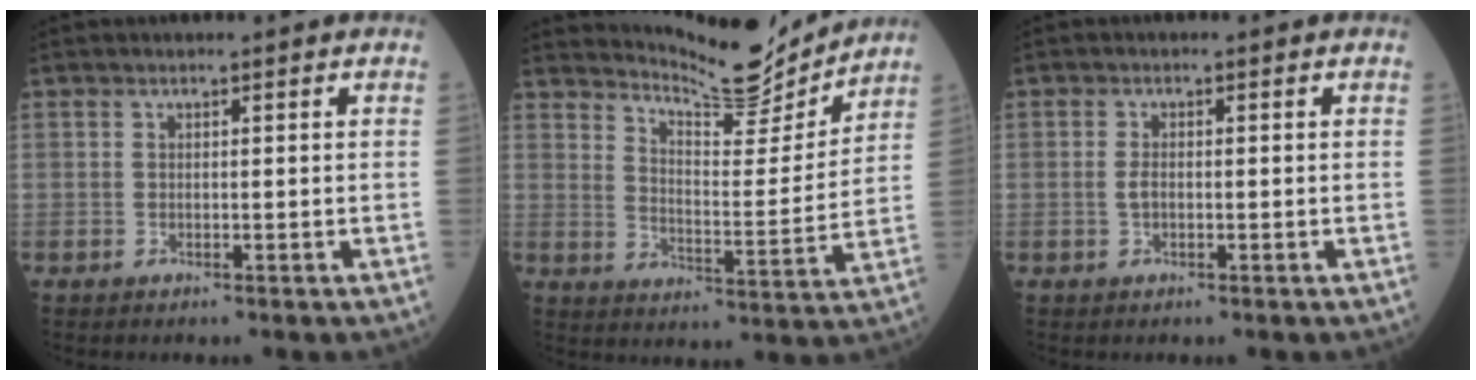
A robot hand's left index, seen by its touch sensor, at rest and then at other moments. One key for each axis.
{"total": 11.6, "fx": 11.5, "fy": 0.4, "fz": 1.6, "tx": -0.035, "ty": -0.024, "tz": 0.173}
{"total": 1.4, "fx": -0.4, "fy": 0.7, "fz": 1.2, "tx": -0.026, "ty": 0.002, "tz": -0.008}